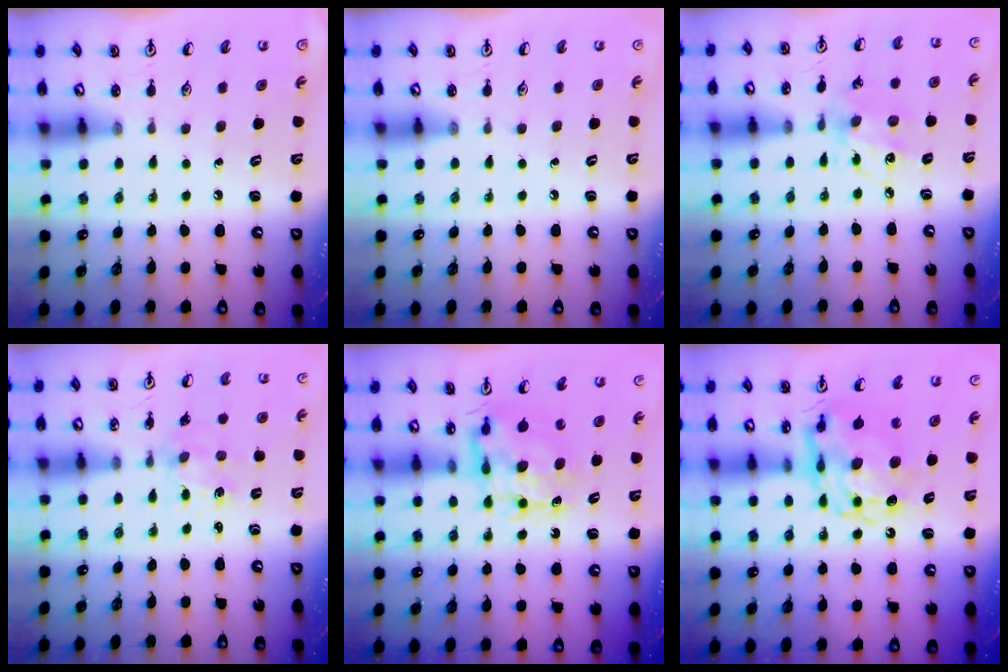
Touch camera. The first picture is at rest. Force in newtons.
{"total": 0.0}
{"total": 7.7, "press": 7.7, "slide": 0.6}
{"total": 3.0, "press": 3.0, "slide": 0.3}
{"total": 7.7, "press": 7.7, "slide": 0.6}
{"total": 13.3, "press": 13.3, "slide": 1.0}